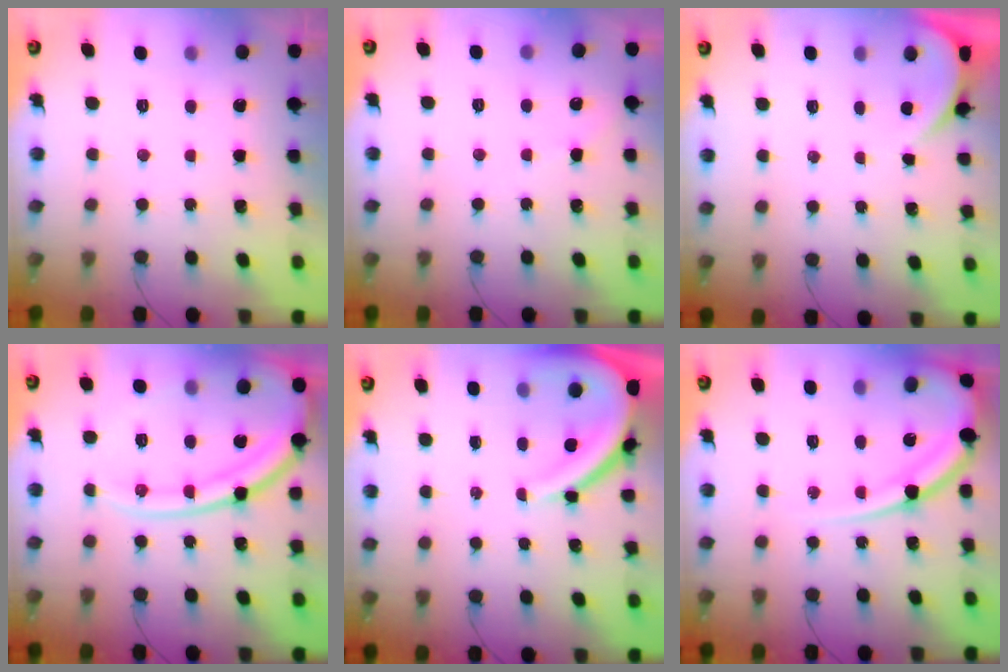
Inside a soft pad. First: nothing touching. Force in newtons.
{"total": 2.4, "press": 2.4, "slide": 0.5}
{"total": 0.0}
{"total": 16.8, "press": 16.7, "slide": 1.5}
{"total": 10.9, "press": 10.9, "slide": 0.7}
{"total": 14.4, "press": 14.3, "slide": 1.1}